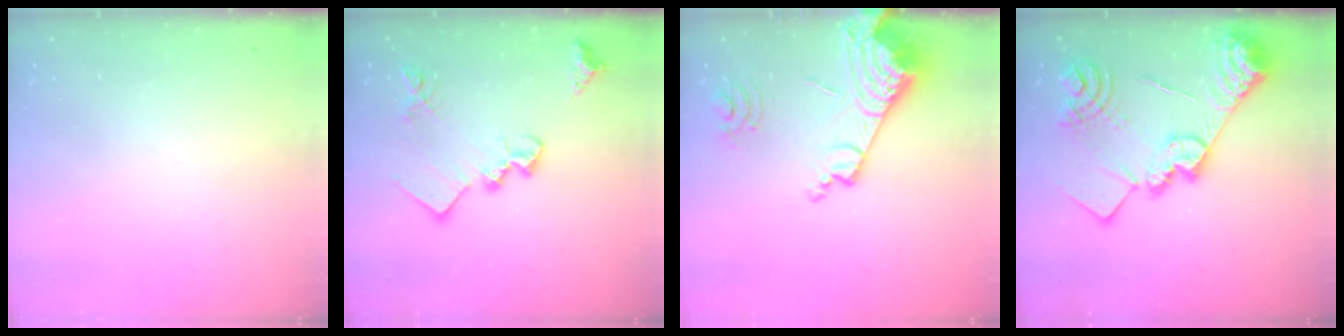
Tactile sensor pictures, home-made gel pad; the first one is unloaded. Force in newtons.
{"total": 15.9, "press": 15.9, "slide": 0.8}
{"total": 17.4, "press": 17.3, "slide": 2.4}
{"total": 22.4, "press": 22.3, "slide": 1.3}